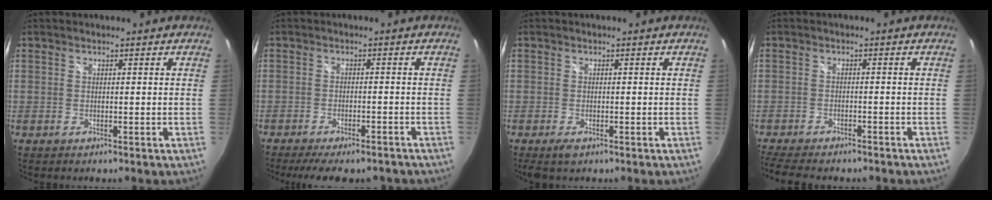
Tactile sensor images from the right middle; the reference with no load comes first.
{"total": 11.7, "force": [-9.8, 3.3, 5.5], "torque": [-0.113, -0.025, -0.134]}
{"total": 2.7, "force": [-1.8, 1.1, 1.7], "torque": [-0.033, -0.010, -0.029]}
{"total": 10.3, "force": [-8.8, 3.0, 4.5], "torque": [-0.110, -0.029, -0.139]}